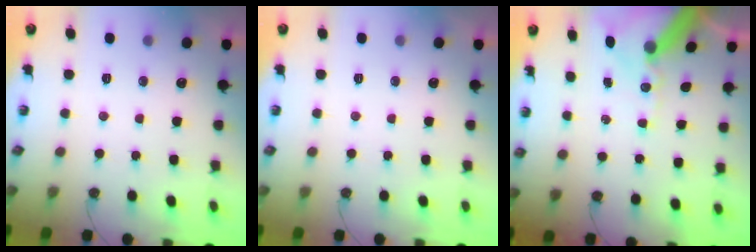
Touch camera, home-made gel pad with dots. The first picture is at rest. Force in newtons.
{"total": 0.0}
{"total": 12.0, "press": 11.8, "slide": 1.8}